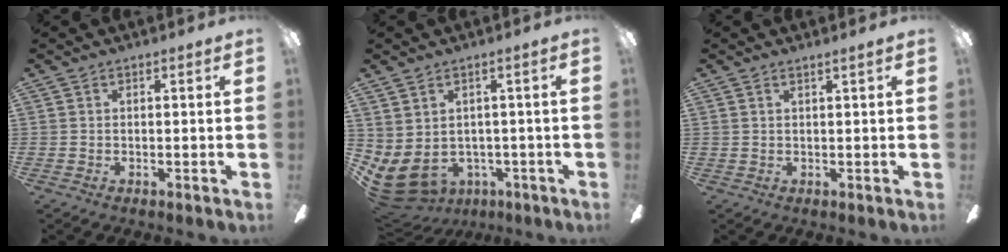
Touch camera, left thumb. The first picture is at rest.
{"total": 5.7, "force": [-1.0, 4.5, 3.4], "torque": [-0.107, -0.013, -0.017]}
{"total": 1.2, "force": [1.0, 0.0, 0.7], "torque": [-0.014, 0.001, 0.017]}